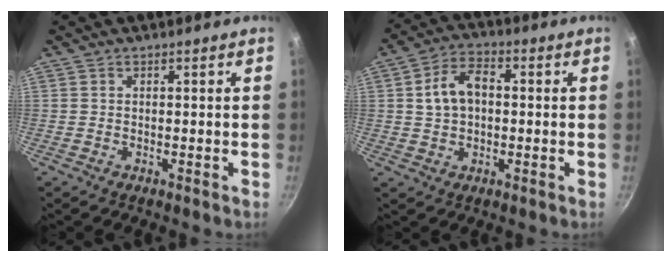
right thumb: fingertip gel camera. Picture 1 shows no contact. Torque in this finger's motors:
{"motor_torque": [-0.36, 0.55, 0.70, -0.30, 0.21]}